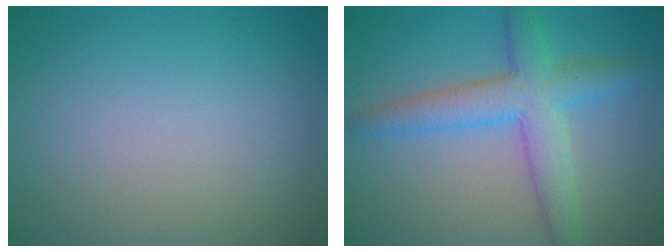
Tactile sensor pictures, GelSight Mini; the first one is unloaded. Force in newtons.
{"total": 5.4, "press": 5.4, "slide": 0.1}